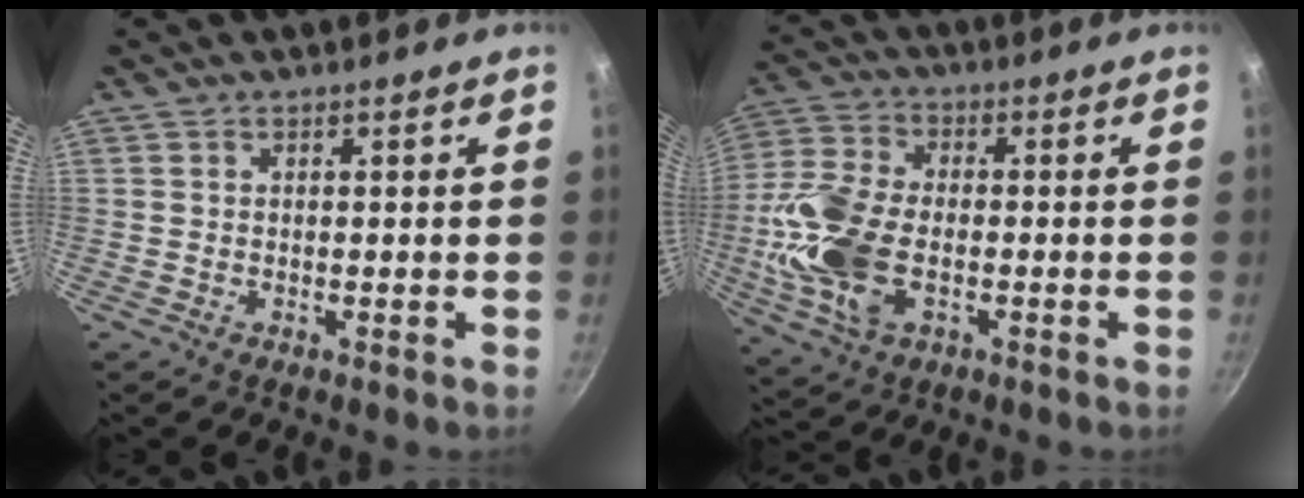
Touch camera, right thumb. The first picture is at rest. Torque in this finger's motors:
{"motor_torque": [1.71, 2.55, 1.72, -0.65, 0.24]}